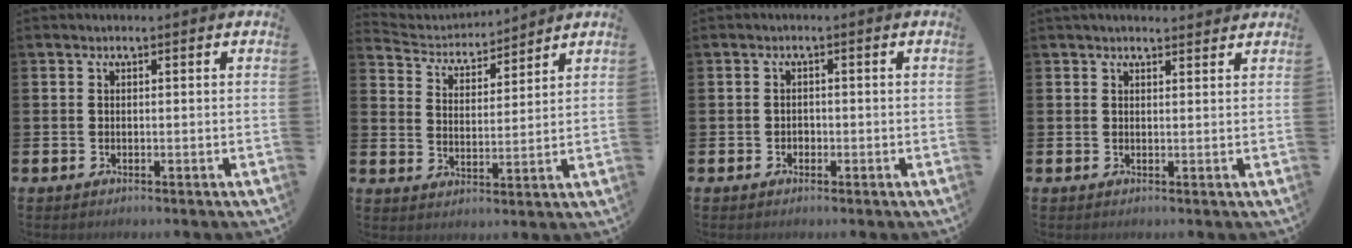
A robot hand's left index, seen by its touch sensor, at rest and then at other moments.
{"total": 4.4, "force": [4.2, 1.2, 0.1], "torque": [-0.025, -0.033, 0.070]}
{"total": 1.1, "force": [-0.5, 1.0, 0.2], "torque": [0.002, 0.001, -0.013]}
{"total": 1.8, "force": [1.8, 0.2, 0.3], "torque": [0.005, -0.009, 0.029]}